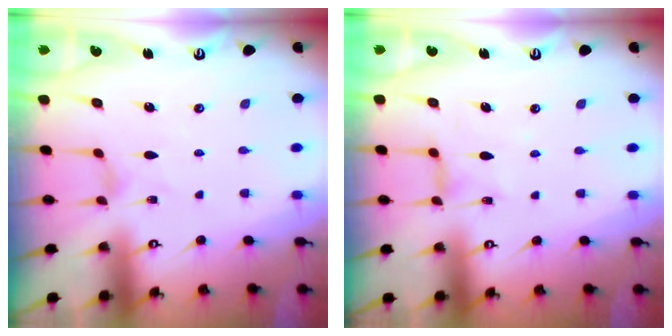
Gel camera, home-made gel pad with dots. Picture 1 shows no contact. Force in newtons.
{"total": 3.3, "press": 3.3, "slide": 0.5}